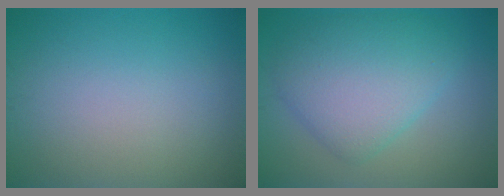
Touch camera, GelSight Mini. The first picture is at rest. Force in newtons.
{"total": 6.3, "press": 6.3, "slide": 0.1}